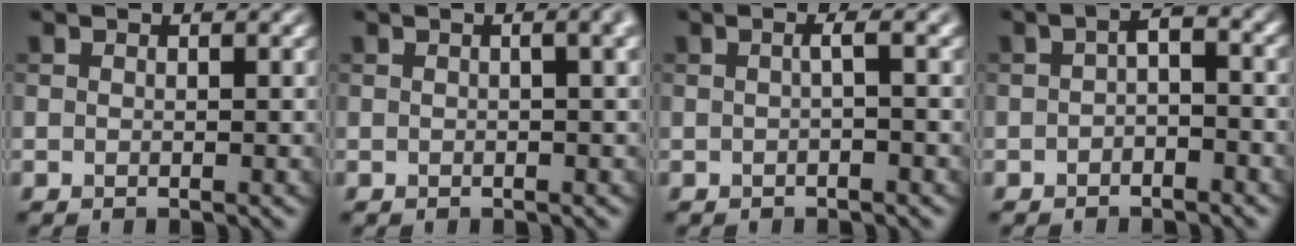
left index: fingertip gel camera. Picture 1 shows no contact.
{"total": 4.4, "force": [1.2, 2.0, 3.7], "torque": [-0.018, 0.024, -0.011]}
{"total": 1.6, "force": [-0.2, 0.4, 1.5], "torque": [-0.024, 0.010, -0.012]}
{"total": 2.2, "force": [-1.0, 1.0, 1.7], "torque": [-0.031, 0.006, -0.023]}